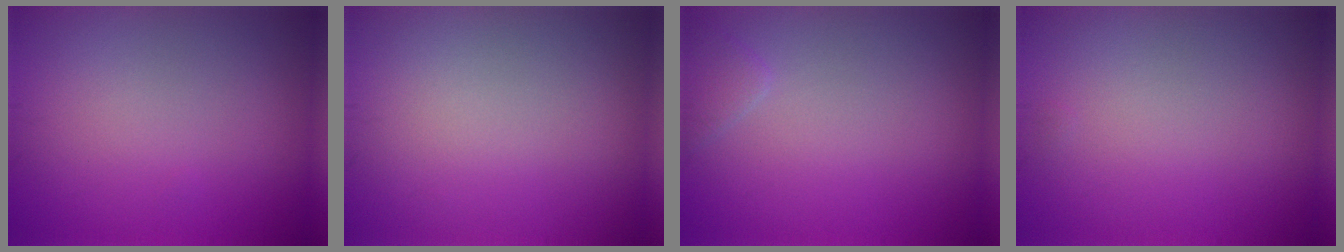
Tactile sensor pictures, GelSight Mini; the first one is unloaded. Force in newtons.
{"total": 0.0}
{"total": 1.0, "press": 1.0, "slide": 0.0}
{"total": 0.0}